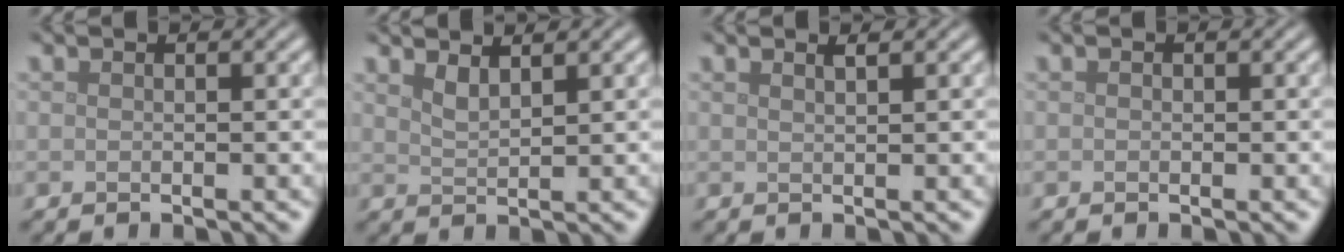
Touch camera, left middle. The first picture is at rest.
{"total": 1.5, "force": [1.2, 0.4, 0.9], "torque": [-0.020, -0.006, 0.024]}
{"total": 0.9, "force": [0.5, 0.3, 0.7], "torque": [-0.004, 0.000, 0.006]}
{"total": 0.0}